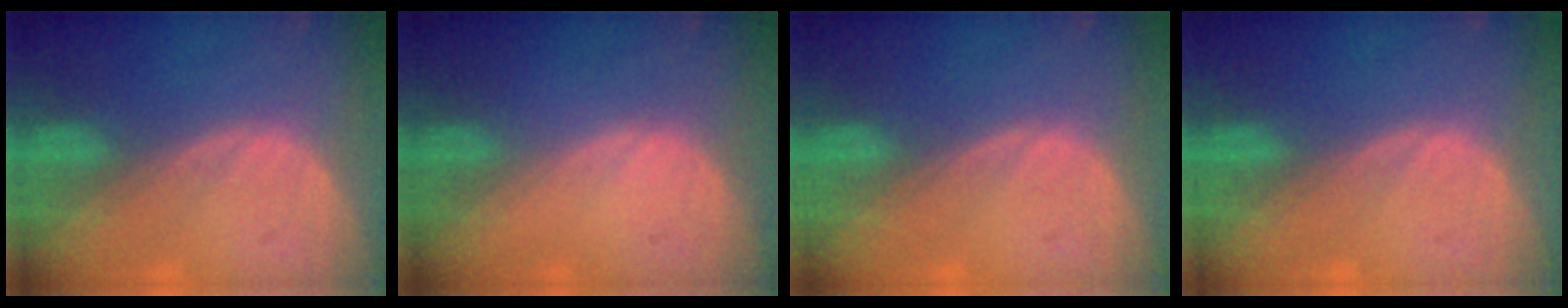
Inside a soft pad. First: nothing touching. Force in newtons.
{"total": 0.0}
{"total": 0.0}
{"total": 0.0}